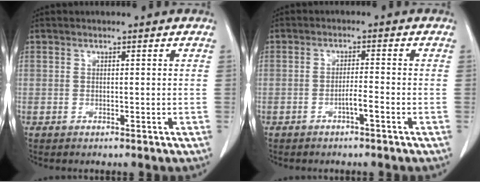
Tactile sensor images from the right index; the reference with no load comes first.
{"total": 2.2, "force": [-1.2, -0.1, 1.9], "torque": [-0.029, 0.002, -0.021]}